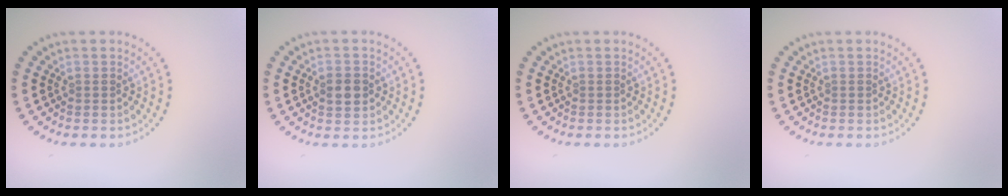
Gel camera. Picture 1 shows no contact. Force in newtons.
{"total": 2.4, "press": 2.4, "slide": 0.2}
{"total": 0.0}
{"total": 0.0}